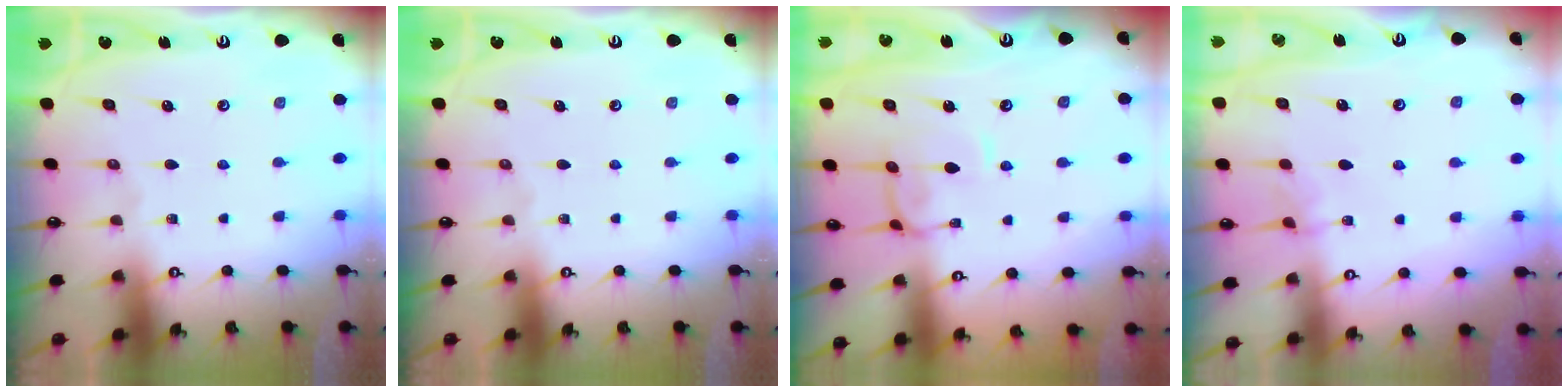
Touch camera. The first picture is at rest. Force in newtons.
{"total": 0.0}
{"total": 0.7, "press": 0.4, "slide": 0.5}
{"total": 3.4, "press": 3.4, "slide": 0.1}